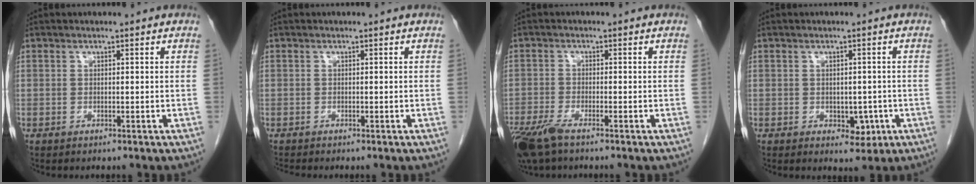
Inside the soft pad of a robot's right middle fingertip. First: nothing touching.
{"total": 0.6, "force": [-0.5, -0.4, 0.0], "torque": [-0.007, -0.006, -0.010]}
{"total": 6.6, "force": [-4.7, 1.5, 4.4], "torque": [-0.092, -0.017, -0.089]}
{"total": 3.3, "force": [-0.9, 2.2, 2.3], "torque": [-0.024, 0.001, -0.002]}